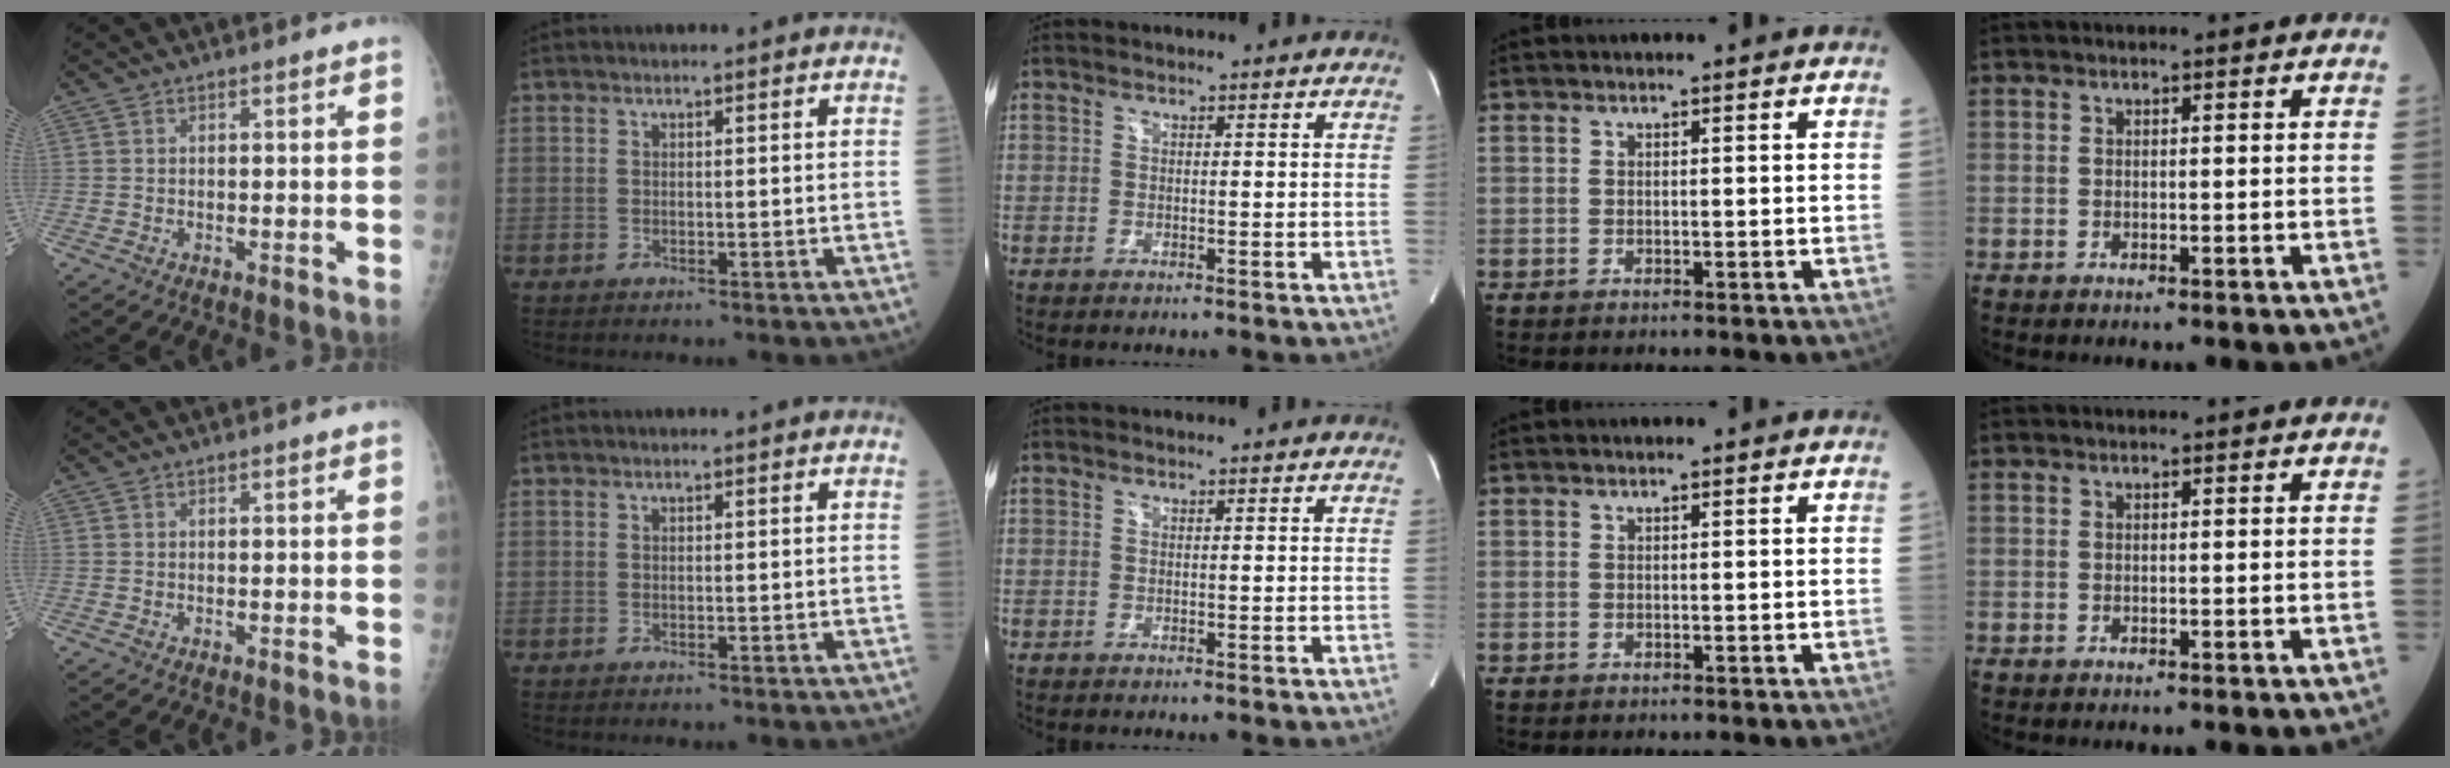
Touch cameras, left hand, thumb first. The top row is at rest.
{}